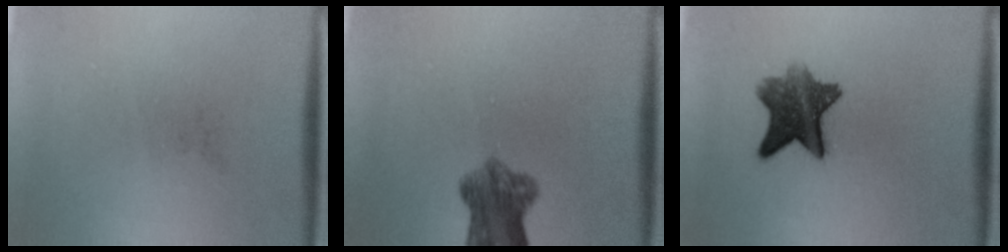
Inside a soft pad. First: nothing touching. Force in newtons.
{"total": 6.5}
{"total": 8.0}